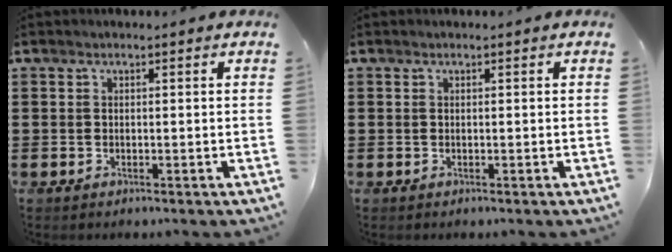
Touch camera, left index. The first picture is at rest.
{"total": 0.0}